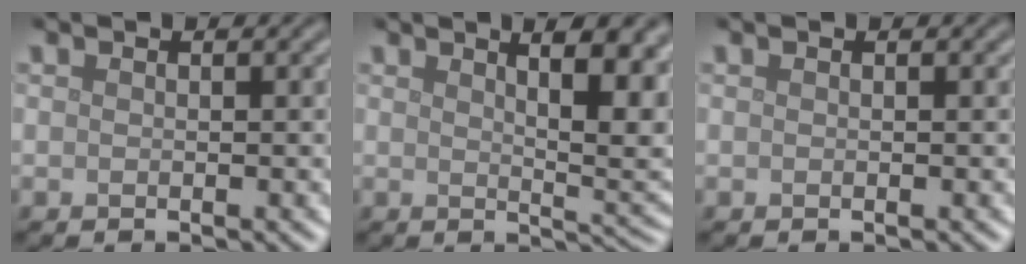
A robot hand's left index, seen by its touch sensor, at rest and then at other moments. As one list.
[{"total": 10.4, "force": [4.2, 3.8, 8.7], "torque": [-0.068, 0.024, 0.046]}, {"total": 0.0}]